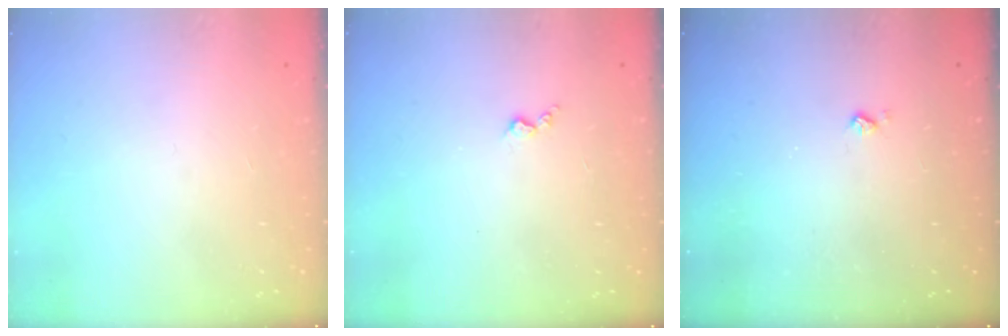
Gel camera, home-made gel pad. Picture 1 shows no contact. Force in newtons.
{"total": 2.4, "press": 2.4, "slide": 0.5}
{"total": 2.2, "press": 2.2, "slide": 0.4}